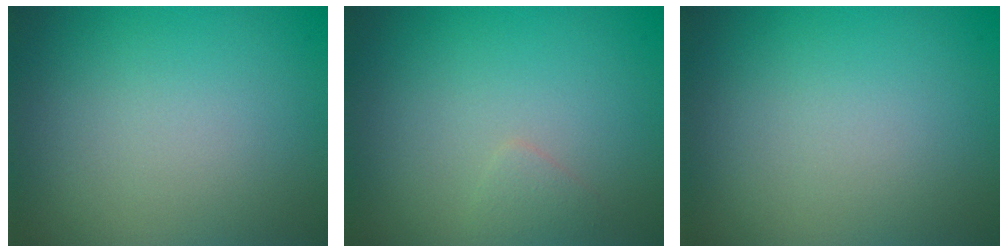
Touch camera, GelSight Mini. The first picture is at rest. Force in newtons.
{"total": 0.9, "press": 0.9, "slide": 0.1}
{"total": 0.0}